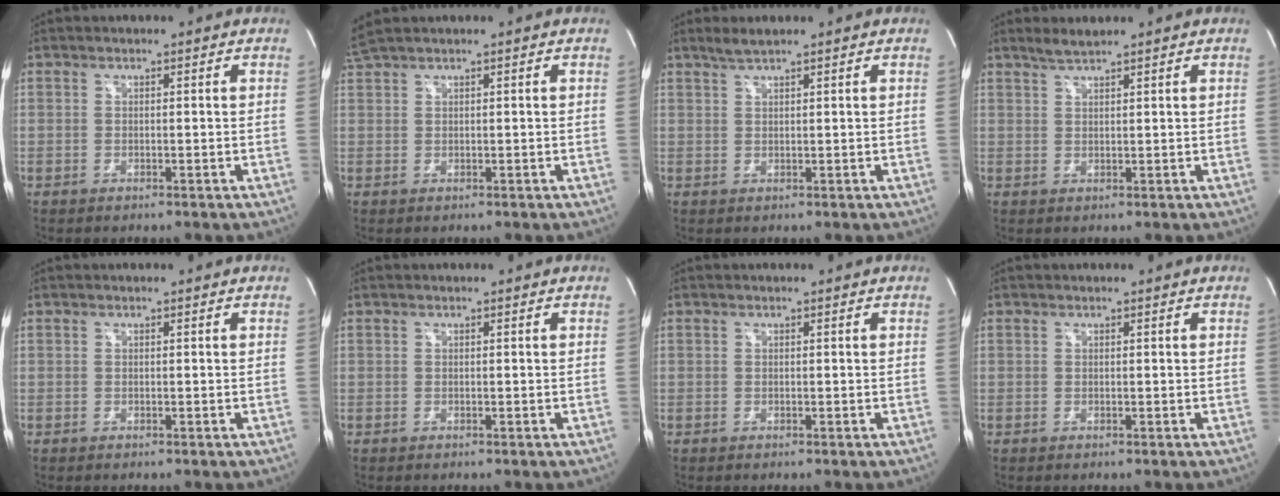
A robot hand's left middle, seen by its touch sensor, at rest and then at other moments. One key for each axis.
{"total": 2.6, "fx": 2.3, "fy": -0.2, "fz": 1.3, "tx": -0.030, "ty": 0.030, "tz": 0.049}
{"total": 2.1, "fx": 1.8, "fy": -0.1, "fz": 1.1, "tx": -0.029, "ty": 0.004, "tz": 0.037}
{"total": 2.1, "fx": 2.0, "fy": -0.1, "fz": 0.9, "tx": -0.022, "ty": 0.004, "tz": 0.041}
{"total": 0.0}
{"total": 0.0}
{"total": 0.0}
{"total": 0.0}